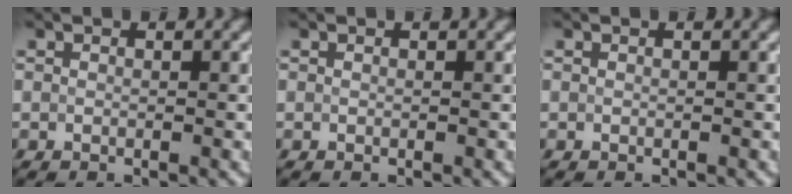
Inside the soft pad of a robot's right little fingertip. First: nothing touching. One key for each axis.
{"total": 0.0}
{"total": 0.0}